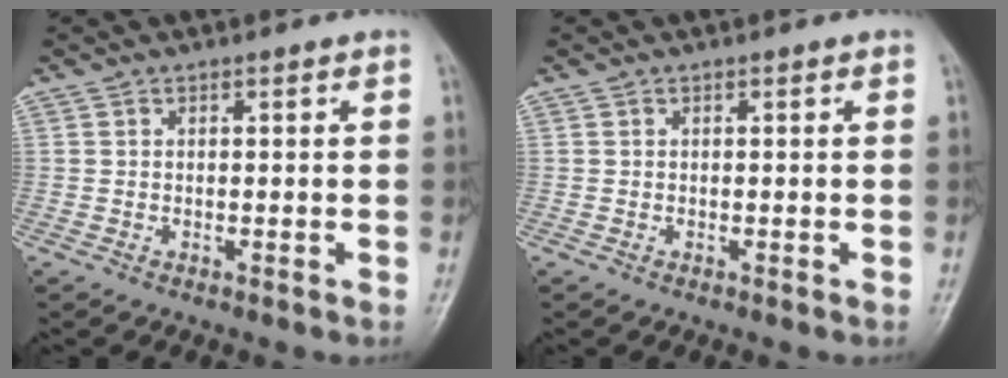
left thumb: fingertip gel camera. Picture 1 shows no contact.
{"total": 0.0}